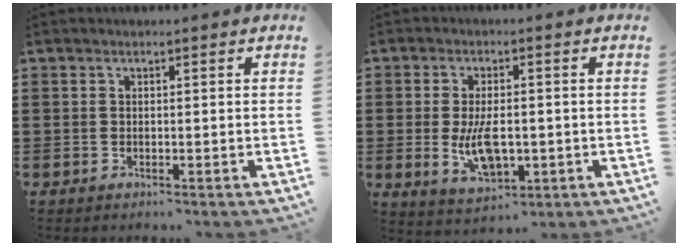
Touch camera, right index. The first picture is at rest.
{"total": 7.2, "force": [-0.8, 3.8, 6.1], "torque": [-0.112, -0.006, -0.018]}